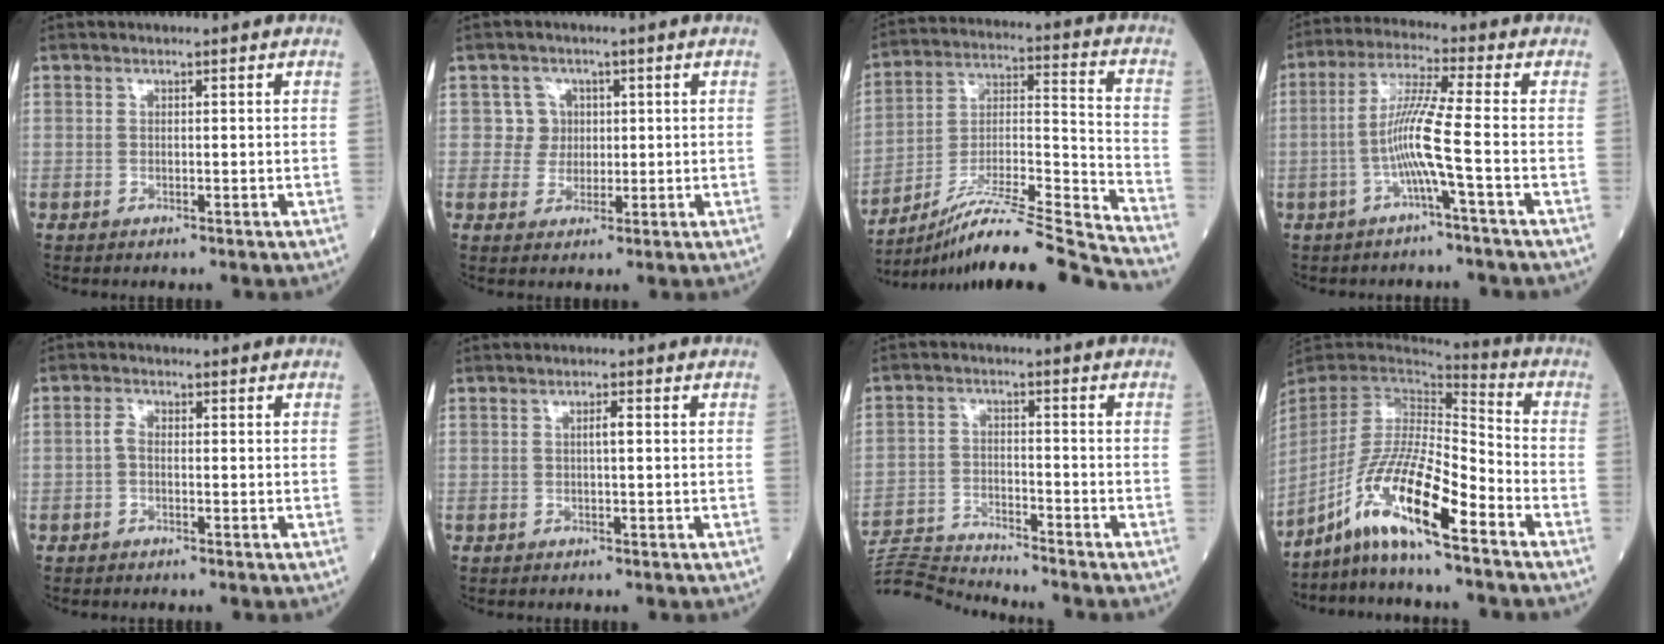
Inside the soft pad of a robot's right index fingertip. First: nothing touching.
{"total": 3.1, "force": [0.5, 3.1, -0.2], "torque": [0.014, 0.007, 0.004]}
{"total": 21.1, "force": [-18.7, -2.2, 9.5], "torque": [-0.155, -0.007, -0.321]}
{"total": 7.6, "force": [-2.1, -1.2, 7.2], "torque": [-0.145, 0.008, -0.044]}
{"total": 1.6, "force": [-0.3, 0.8, 1.3], "torque": [-0.023, 0.004, -0.008]}
{"total": 1.5, "force": [0.2, 0.1, 1.5], "torque": [-0.026, 0.003, 0.002]}
{"total": 8.0, "force": [-7.8, -1.5, -0.8], "torque": [0.005, -0.001, -0.148]}
{"total": 13.9, "force": [-9.0, 0.6, 10.6], "torque": [-0.207, -0.011, -0.171]}